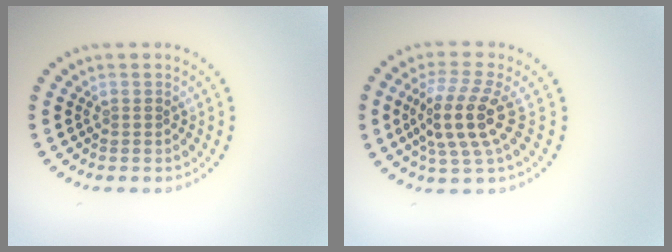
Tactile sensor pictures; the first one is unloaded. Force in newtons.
{"total": 4.4, "press": 3.7, "slide": 2.4}